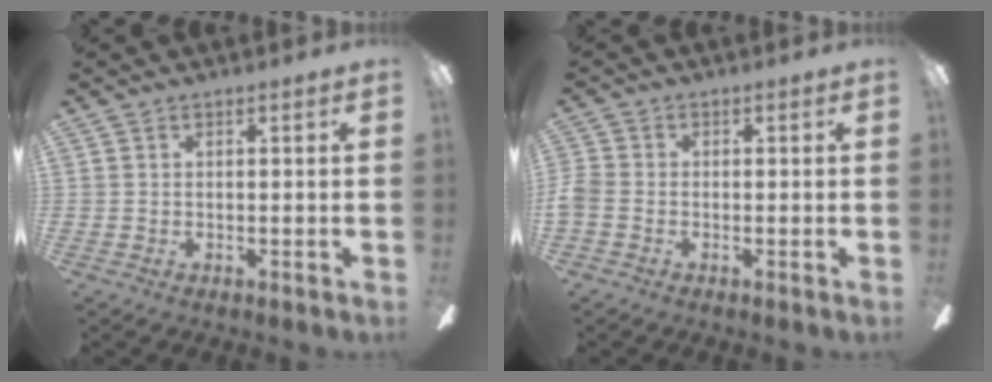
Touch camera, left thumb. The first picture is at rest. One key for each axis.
{"total": 2.8, "fx": -1.1, "fy": 2.1, "fz": 1.6, "tx": -0.030, "ty": 0.007, "tz": -0.019}